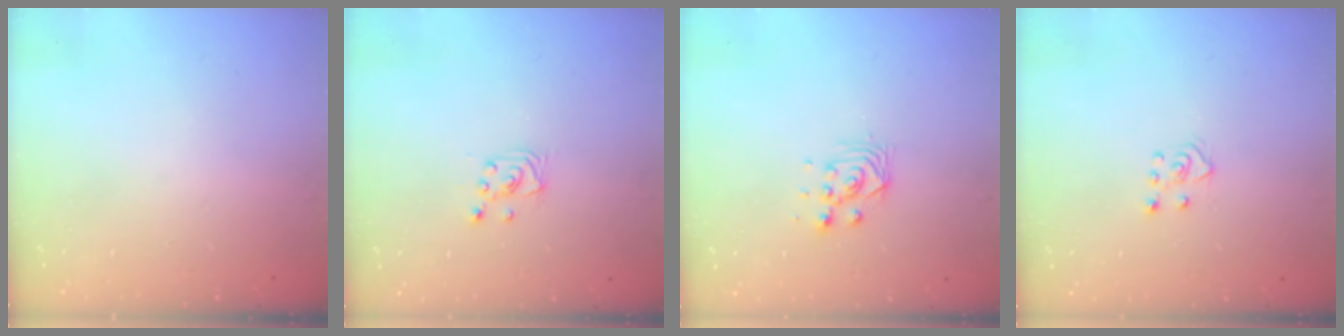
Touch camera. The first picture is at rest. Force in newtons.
{"total": 2.5, "press": 2.5, "slide": 0.2}
{"total": 2.9, "press": 2.8, "slide": 0.8}
{"total": 4.3, "press": 4.2, "slide": 0.5}